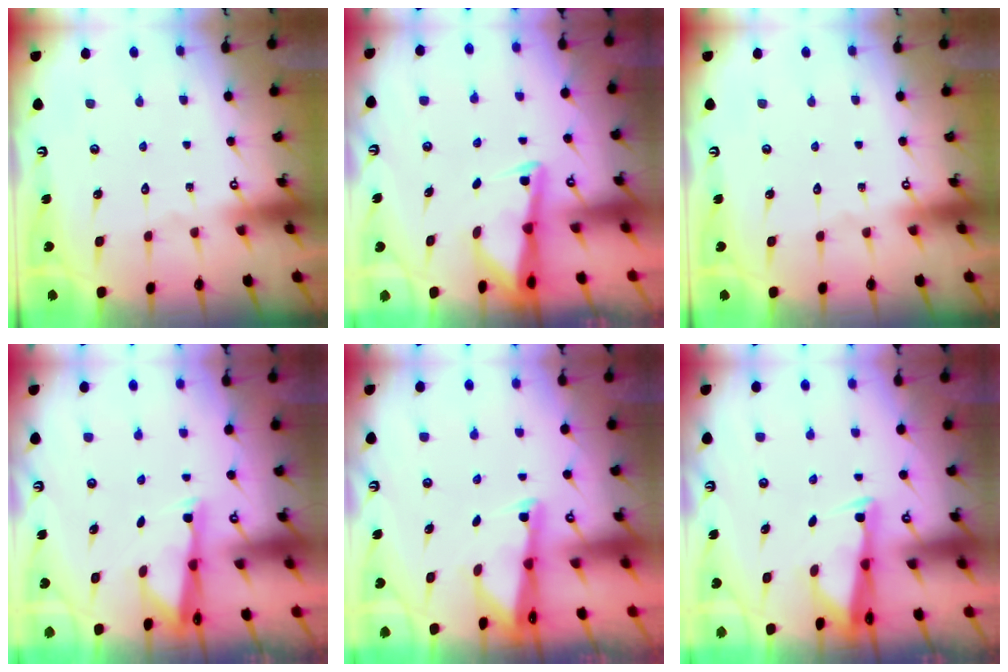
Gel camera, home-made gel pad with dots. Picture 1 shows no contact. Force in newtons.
{"total": 2.9, "press": 2.9, "slide": 0.3}
{"total": 0.0}
{"total": 2.7, "press": 2.7, "slide": 0.5}
{"total": 1.7, "press": 1.7, "slide": 0.3}
{"total": 2.7, "press": 2.7, "slide": 0.6}